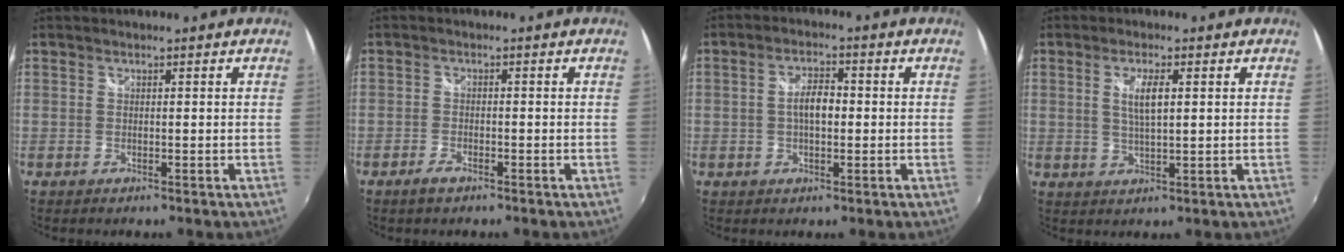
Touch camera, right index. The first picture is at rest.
{"total": 2.4, "force": [-1.8, 0.9, 1.2], "torque": [-0.034, -0.003, -0.037]}
{"total": 4.7, "force": [-0.2, 2.2, 4.1], "torque": [-0.076, 0.008, -0.003]}
{"total": 4.1, "force": [1.0, 1.0, 3.8], "torque": [-0.071, -0.004, 0.021]}